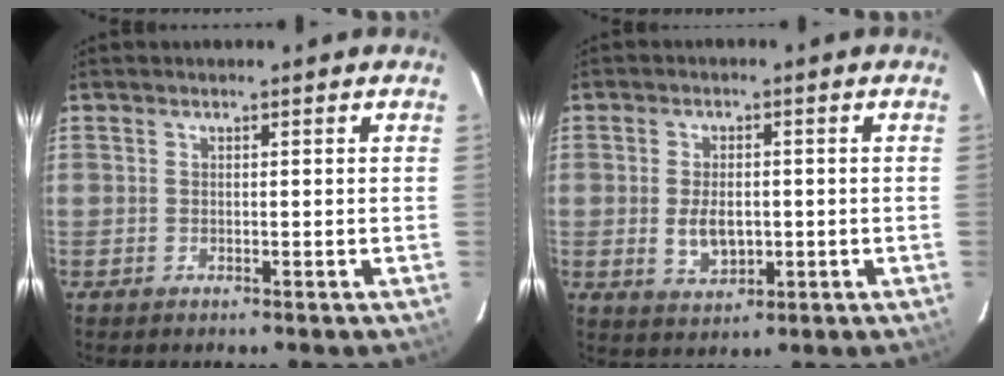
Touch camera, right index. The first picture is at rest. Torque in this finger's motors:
{"motor_torque": [0.07, 0.06, 0.17, 0.05]}